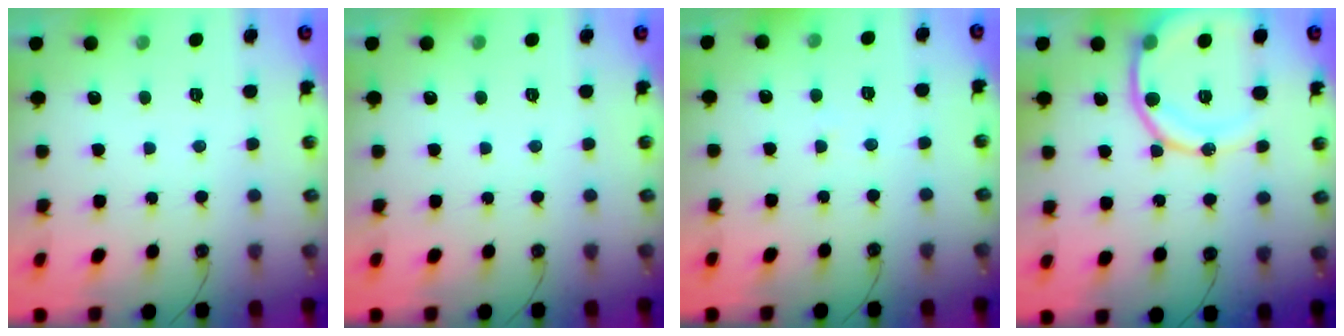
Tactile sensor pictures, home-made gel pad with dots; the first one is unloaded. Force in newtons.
{"total": 0.0}
{"total": 5.9, "press": 5.8, "slide": 0.6}
{"total": 14.2, "press": 14.0, "slide": 2.0}